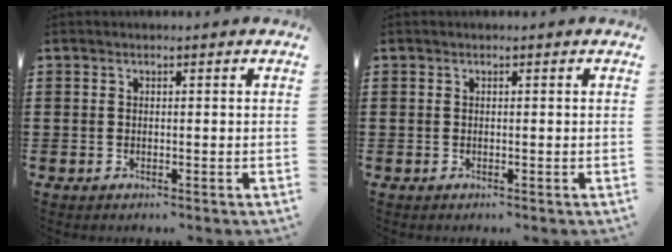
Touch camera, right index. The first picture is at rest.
{"total": 0.0}